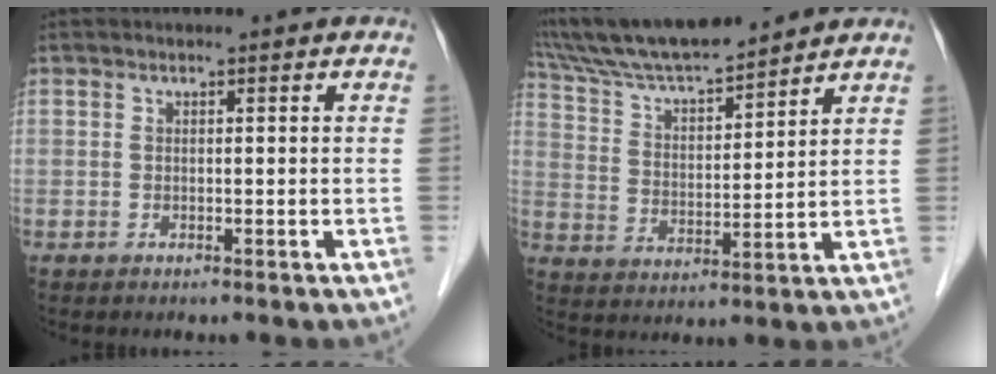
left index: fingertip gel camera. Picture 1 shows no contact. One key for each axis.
{"total": 13.8, "fx": 12.5, "fy": 1.4, "fz": 5.7, "tx": -0.108, "ty": 0.015, "tz": 0.228}